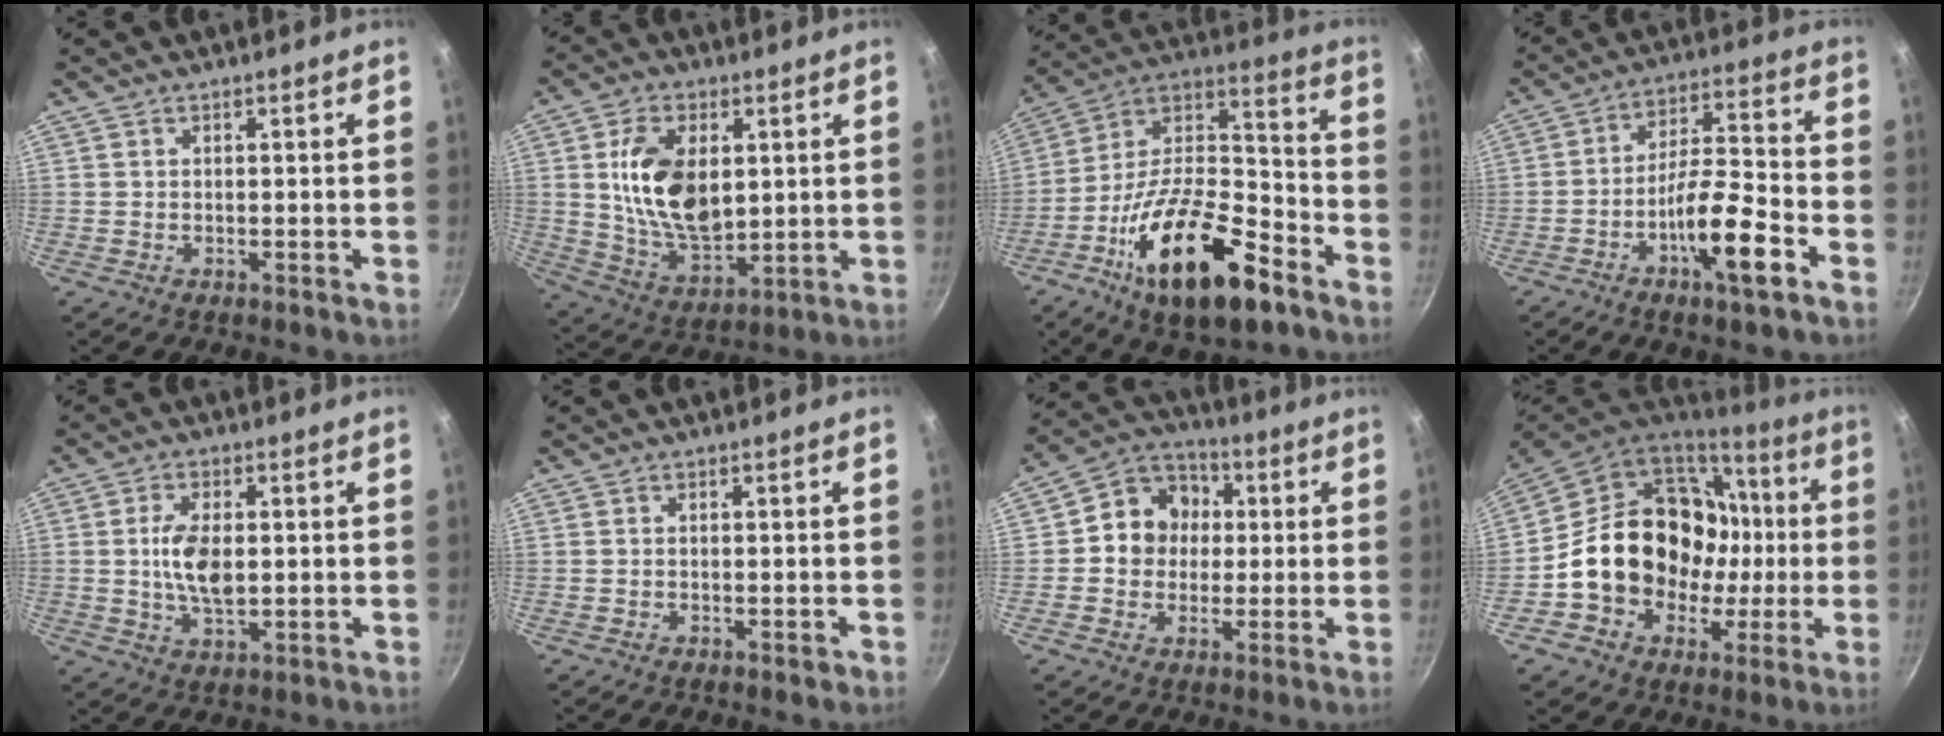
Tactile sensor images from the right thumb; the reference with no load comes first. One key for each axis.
{"total": 15.3, "fx": 2.8, "fy": 9.3, "fz": 11.8, "tx": -0.190, "ty": -0.019, "tz": 0.062}
{"total": 25.1, "fx": -12.7, "fy": 10.5, "fz": 19.0, "tx": -0.293, "ty": 0.064, "tz": -0.221}
{"total": 12.9, "fx": -6.1, "fy": 3.1, "fz": 11.0, "tx": -0.174, "ty": 0.044, "tz": -0.106}
{"total": 8.1, "fx": 0.3, "fy": 4.3, "fz": 6.9, "tx": -0.126, "ty": -0.001, "tz": 0.006}
{"total": 1.0, "fx": -0.5, "fy": 0.5, "fz": 0.7, "tx": -0.010, "ty": 0.006, "tz": -0.006}
{"total": 10.9, "fx": 0.8, "fy": 9.7, "fz": 4.8, "tx": -0.039, "ty": 0.020, "tz": -0.008}
{"total": 22.9, "fx": 0.3, "fy": 18.8, "fz": 13.1, "tx": -0.200, "ty": 0.045, "tz": 0.021}